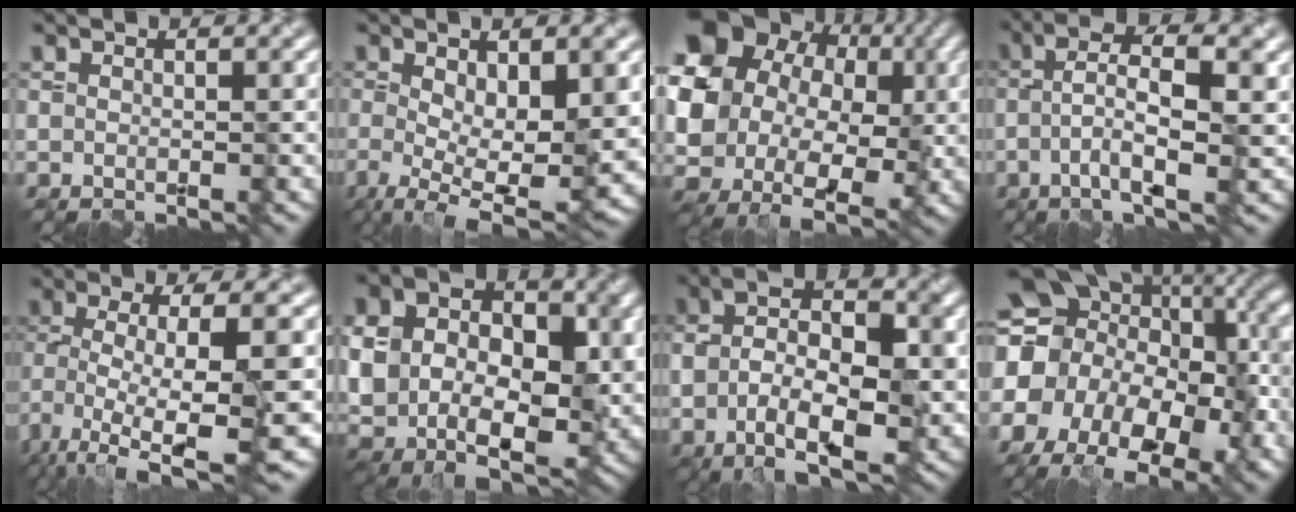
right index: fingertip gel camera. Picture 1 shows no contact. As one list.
[{"total": 10.6, "force": [-1.8, 4.2, 9.6], "torque": [-0.167, -0.030, -0.021]}, {"total": 20.0, "force": [6.2, 16.6, 9.3], "torque": [-0.218, 0.028, 0.090]}, {"total": 5.4, "force": [-0.5, 1.2, 5.2], "torque": [-0.097, 0.012, -0.011]}, {"total": 10.0, "force": [-4.0, 2.7, 8.8], "torque": [-0.154, -0.005, -0.071]}, {"total": 14.1, "force": [1.4, 10.7, 9.2], "torque": [-0.165, -0.005, 0.037]}, {"total": 9.3, "force": [-1.4, 4.7, 7.9], "torque": [-0.141, 0.005, -0.030]}, {"total": 19.1, "force": [-3.1, 14.7, 11.8], "torque": [-0.221, -0.002, -0.051]}]